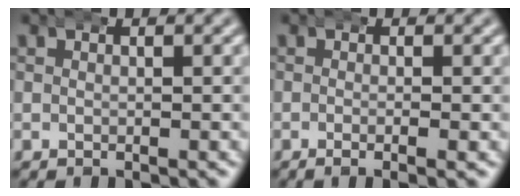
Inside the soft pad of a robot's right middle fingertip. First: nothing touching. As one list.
[{"total": 1.6, "force": [-0.9, -0.2, 1.3], "torque": [-0.025, 0.000, -0.018]}]